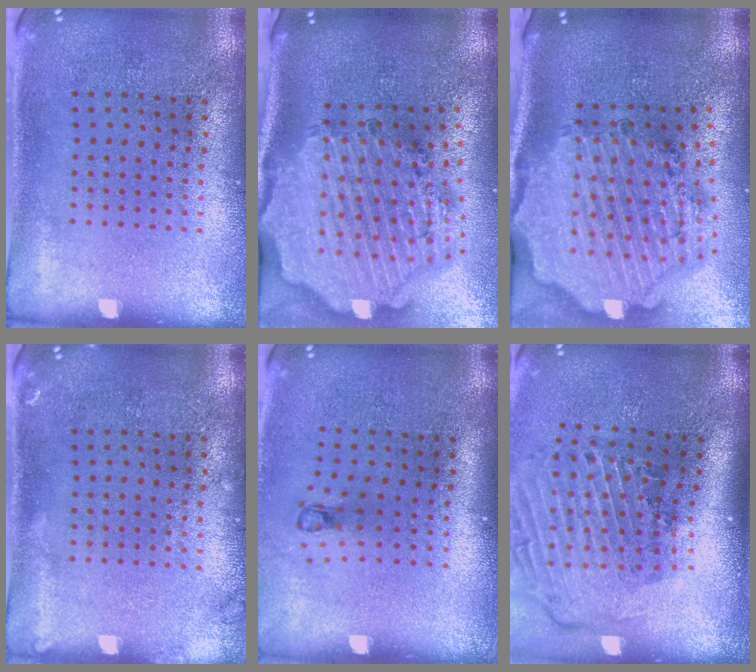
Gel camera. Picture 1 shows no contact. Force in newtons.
{"total": 3.8, "press": 3.2, "slide": 2.1}
{"total": 4.1, "press": 3.3, "slide": 2.4}
{"total": 0.7, "press": 0.7, "slide": 0.2}
{"total": 0.7, "press": 0.3, "slide": 0.6}
{"total": 2.9, "press": 2.0, "slide": 2.2}